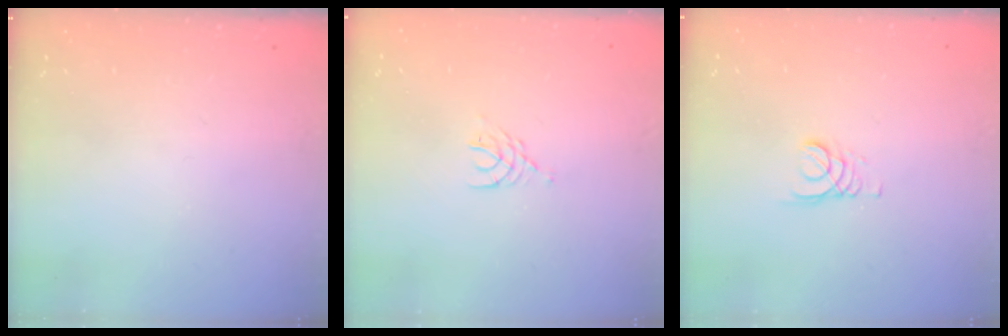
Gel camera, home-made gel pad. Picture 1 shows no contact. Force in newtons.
{"total": 3.2, "press": 3.1, "slide": 0.4}
{"total": 2.1, "press": 2.1, "slide": 0.1}